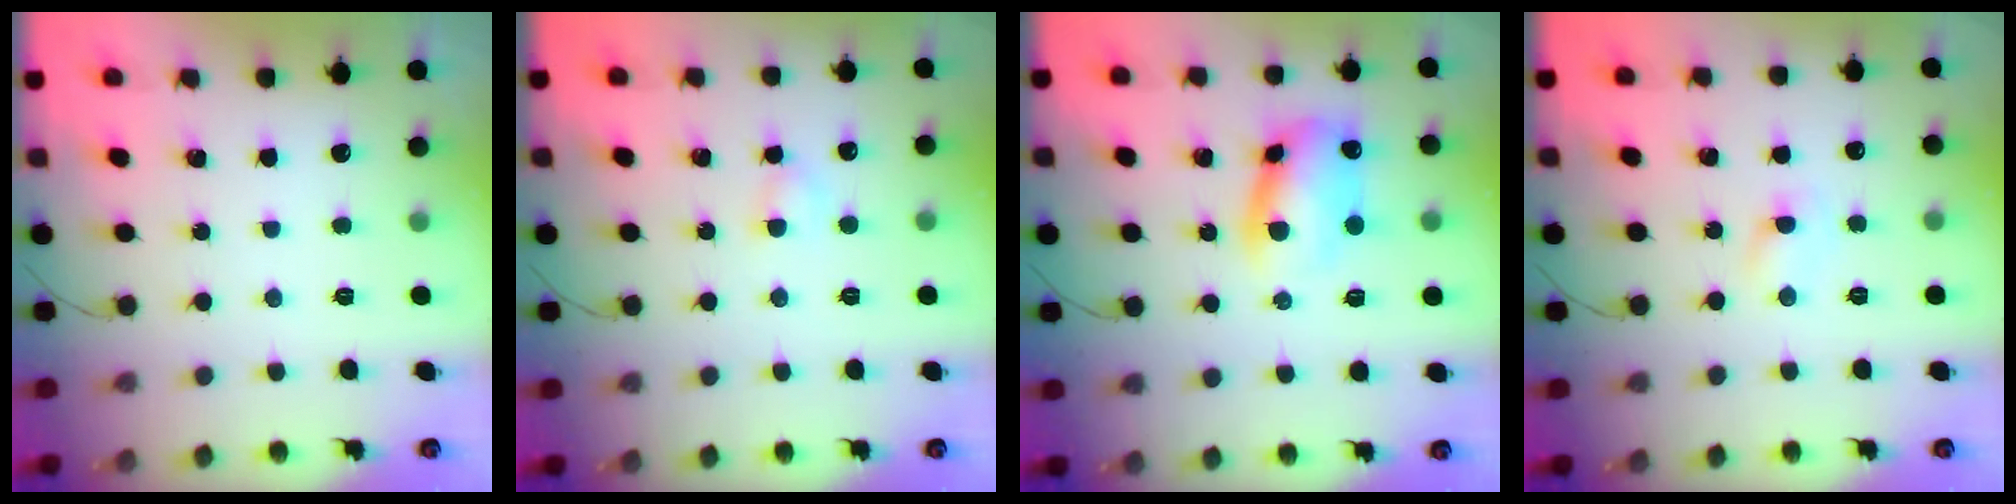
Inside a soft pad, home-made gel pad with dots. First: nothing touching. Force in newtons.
{"total": 3.6, "press": 3.3, "slide": 1.3}
{"total": 9.1, "press": 9.0, "slide": 1.1}
{"total": 4.5, "press": 4.3, "slide": 1.3}